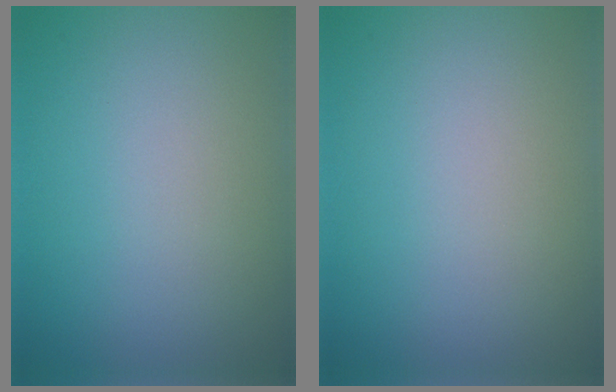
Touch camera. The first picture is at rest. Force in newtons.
{"total": 0.0}